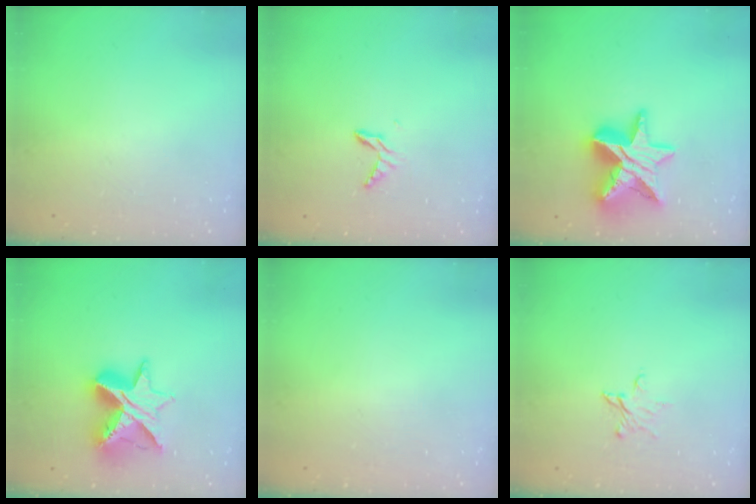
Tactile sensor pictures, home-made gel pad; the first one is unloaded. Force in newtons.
{"total": 5.5, "press": 5.4, "slide": 0.5}
{"total": 16.9, "press": 16.8, "slide": 1.3}
{"total": 12.6, "press": 12.6, "slide": 1.0}
{"total": 0.0}
{"total": 4.5, "press": 4.5, "slide": 0.3}